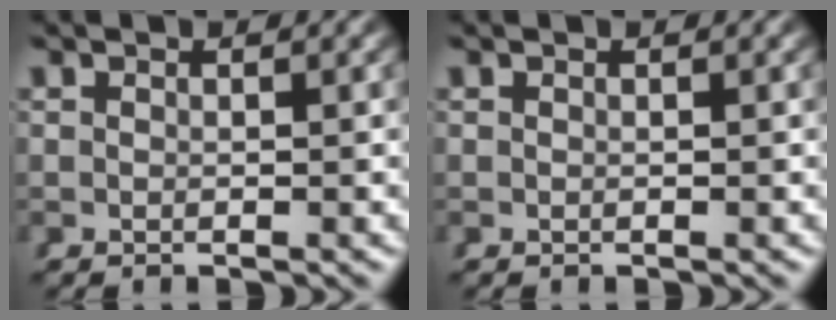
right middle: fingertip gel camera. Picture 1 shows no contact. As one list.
[{"total": 0.0}]